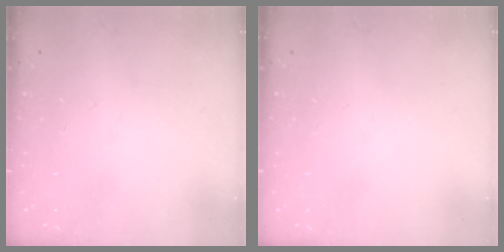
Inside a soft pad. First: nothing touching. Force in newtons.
{"total": 0.0}